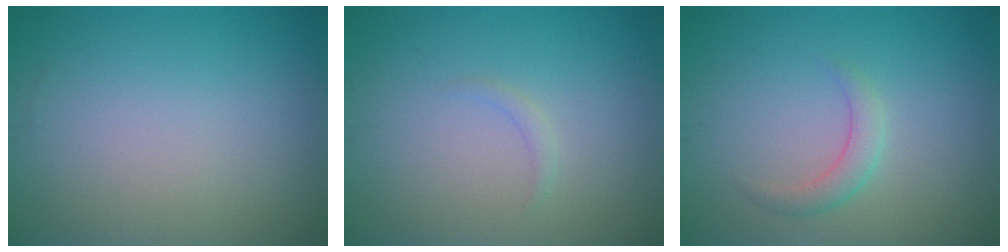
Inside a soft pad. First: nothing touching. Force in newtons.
{"total": 0.7, "press": 0.7, "slide": 0.1}
{"total": 1.7, "press": 1.7, "slide": 0.0}